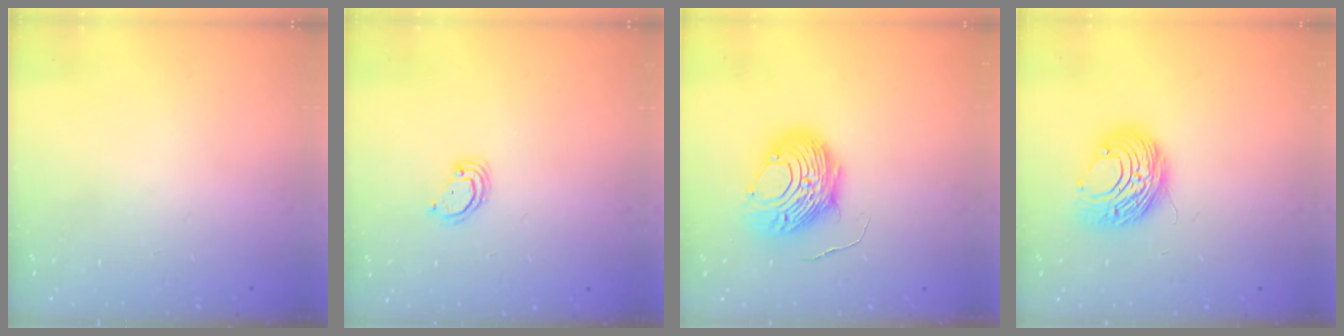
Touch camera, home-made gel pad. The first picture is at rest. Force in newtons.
{"total": 3.6, "press": 3.6, "slide": 0.3}
{"total": 10.8, "press": 10.8, "slide": 0.9}
{"total": 10.0, "press": 10.0, "slide": 0.9}